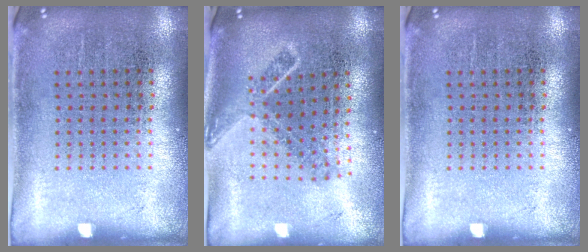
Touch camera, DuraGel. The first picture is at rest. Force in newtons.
{"total": 1.8, "press": 1.3, "slide": 1.2}
{"total": 0.0}